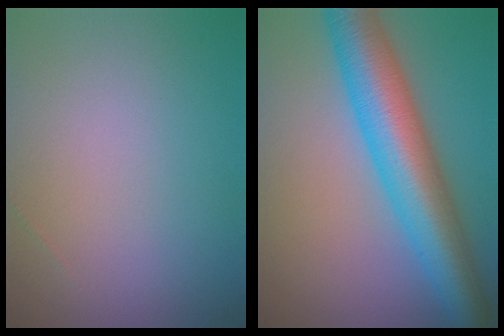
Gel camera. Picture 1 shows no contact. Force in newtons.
{"total": 9.5, "press": 9.5, "slide": 0.2}